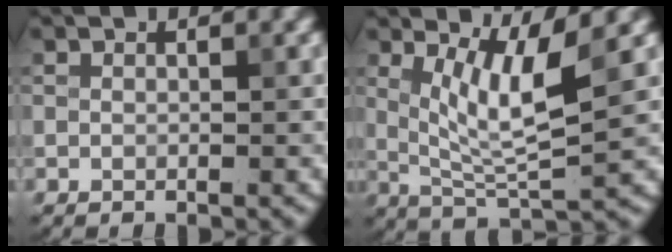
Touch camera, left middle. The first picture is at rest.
{"total": 5.7, "force": [1.8, 1.2, 5.3], "torque": [-0.097, -0.012, 0.039]}